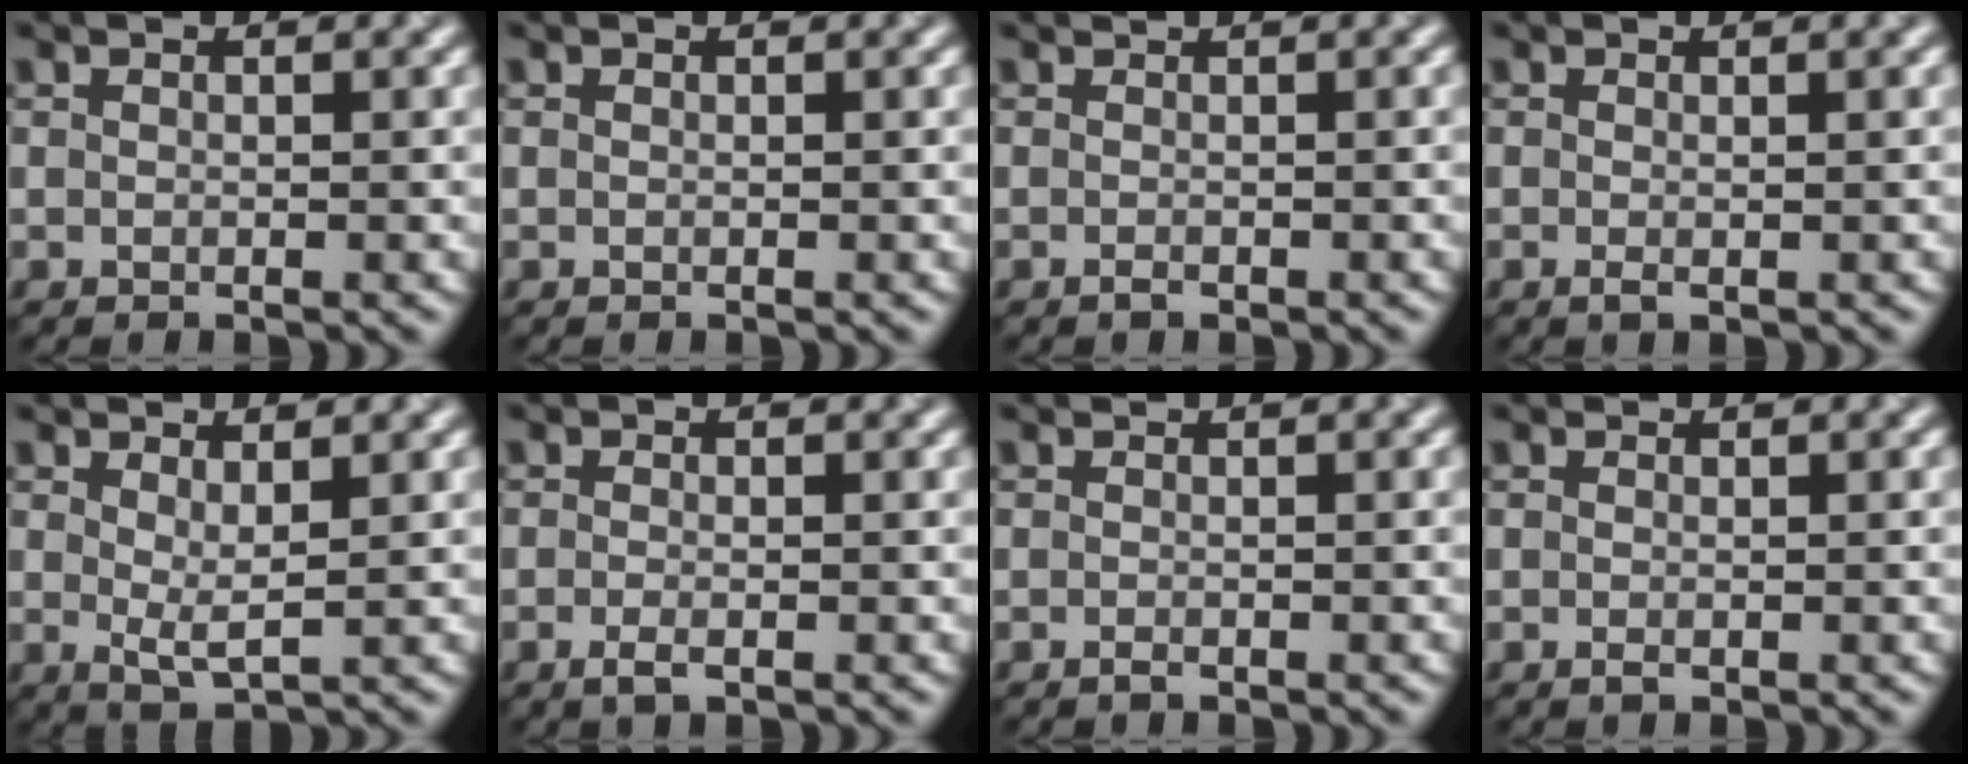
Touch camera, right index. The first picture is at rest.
{"total": 0.0}
{"total": 1.0, "force": [-0.2, 0.3, 1.0], "torque": [-0.016, 0.004, -0.003]}
{"total": 1.6, "force": [0.0, 0.4, 1.5], "torque": [-0.019, 0.000, -0.002]}
{"total": 1.9, "force": [0.8, 0.4, 1.7], "torque": [-0.032, -0.012, 0.017]}
{"total": 1.3, "force": [-0.6, 0.4, 1.0], "torque": [-0.022, -0.003, -0.014]}
{"total": 1.0, "force": [-0.5, 0.3, 0.8], "torque": [-0.014, 0.000, -0.009]}
{"total": 0.9, "force": [-0.3, 0.2, 0.8], "torque": [-0.016, -0.001, -0.005]}